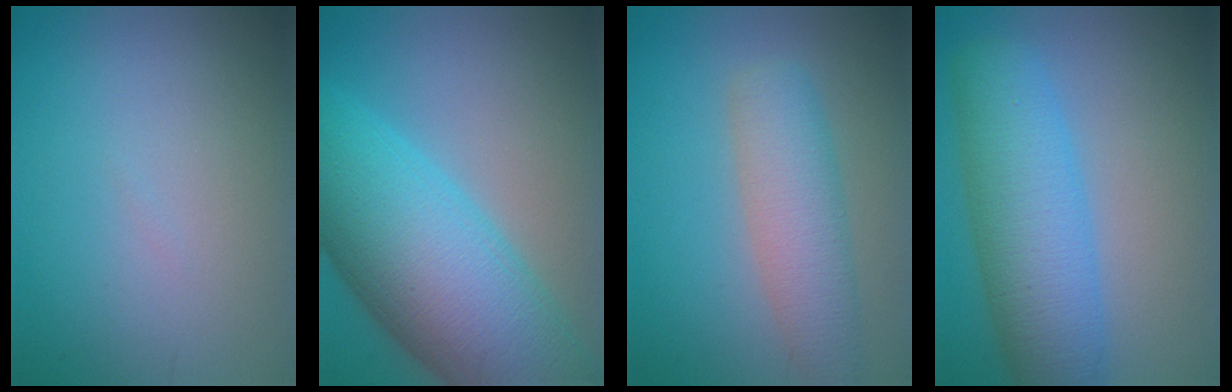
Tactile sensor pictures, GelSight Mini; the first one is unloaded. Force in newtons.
{"total": 15.0, "press": 15.0, "slide": 0.5}
{"total": 4.8, "press": 4.8, "slide": 0.2}
{"total": 8.1, "press": 8.1, "slide": 0.4}